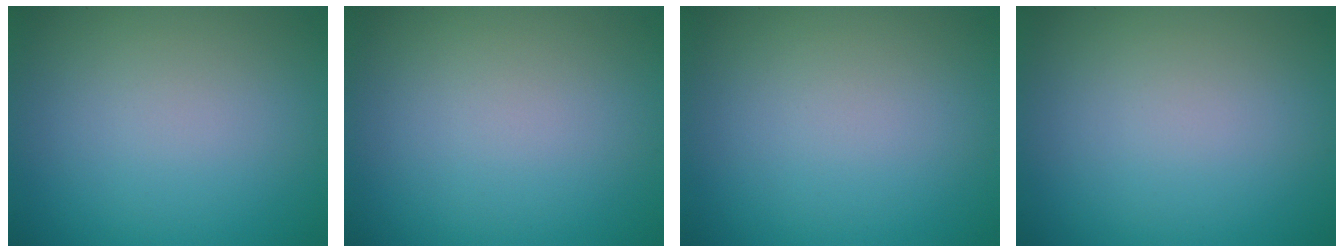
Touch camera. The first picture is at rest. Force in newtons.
{"total": 0.0}
{"total": 0.0}
{"total": 0.0}